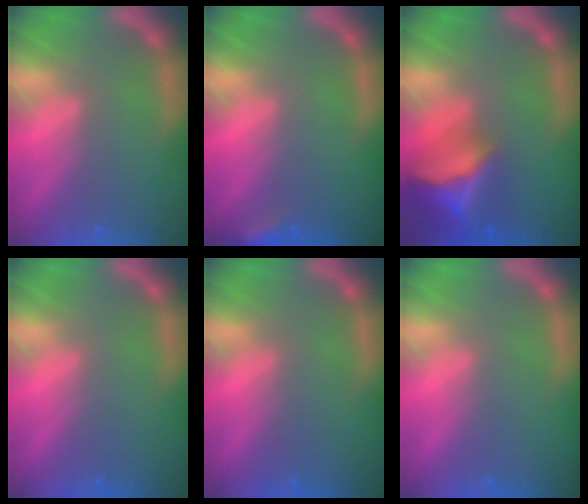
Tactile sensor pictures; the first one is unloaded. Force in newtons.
{"total": 2.4}
{"total": 10.0}
{"total": 0.0}
{"total": 0.0}
{"total": 0.0}